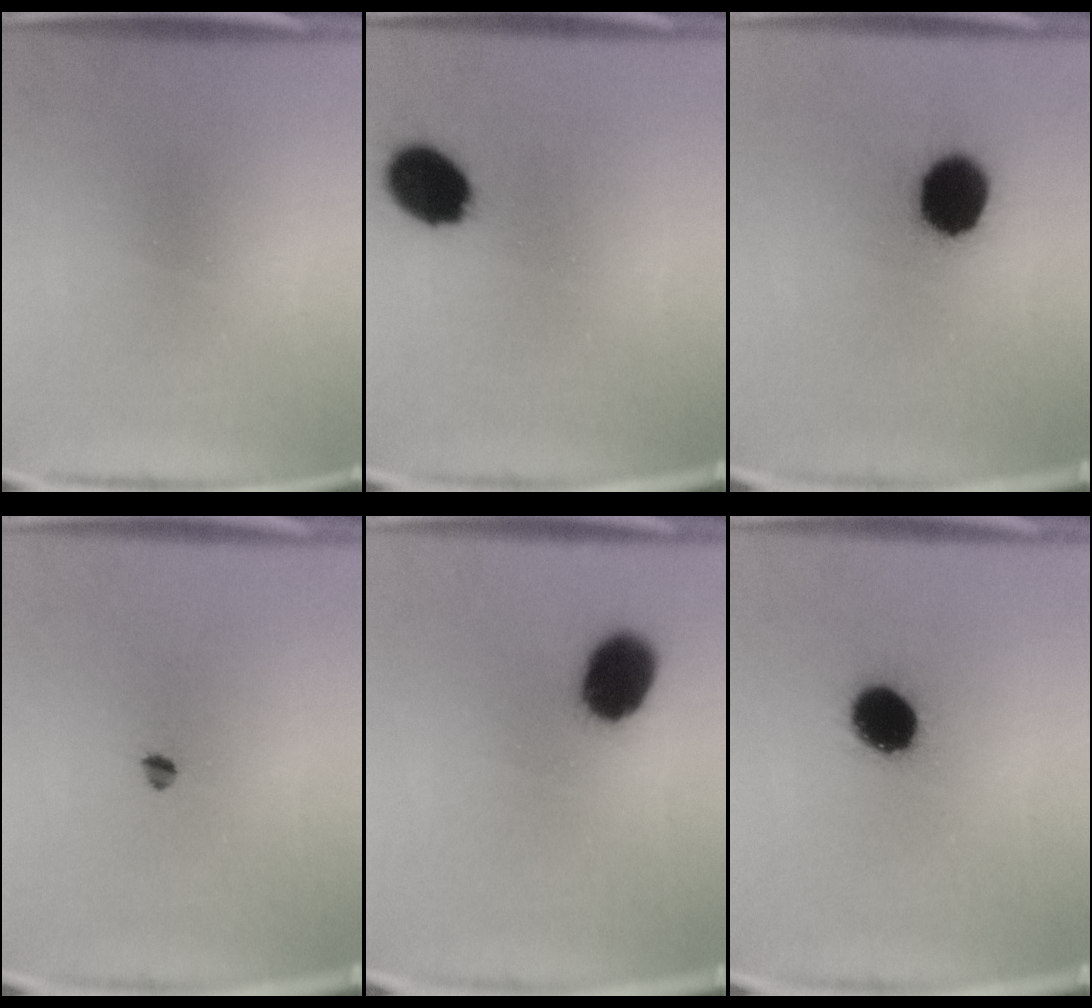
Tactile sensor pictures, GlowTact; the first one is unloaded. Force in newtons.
{"total": 11.2}
{"total": 13.6}
{"total": 1.4}
{"total": 11.7}
{"total": 11.1}